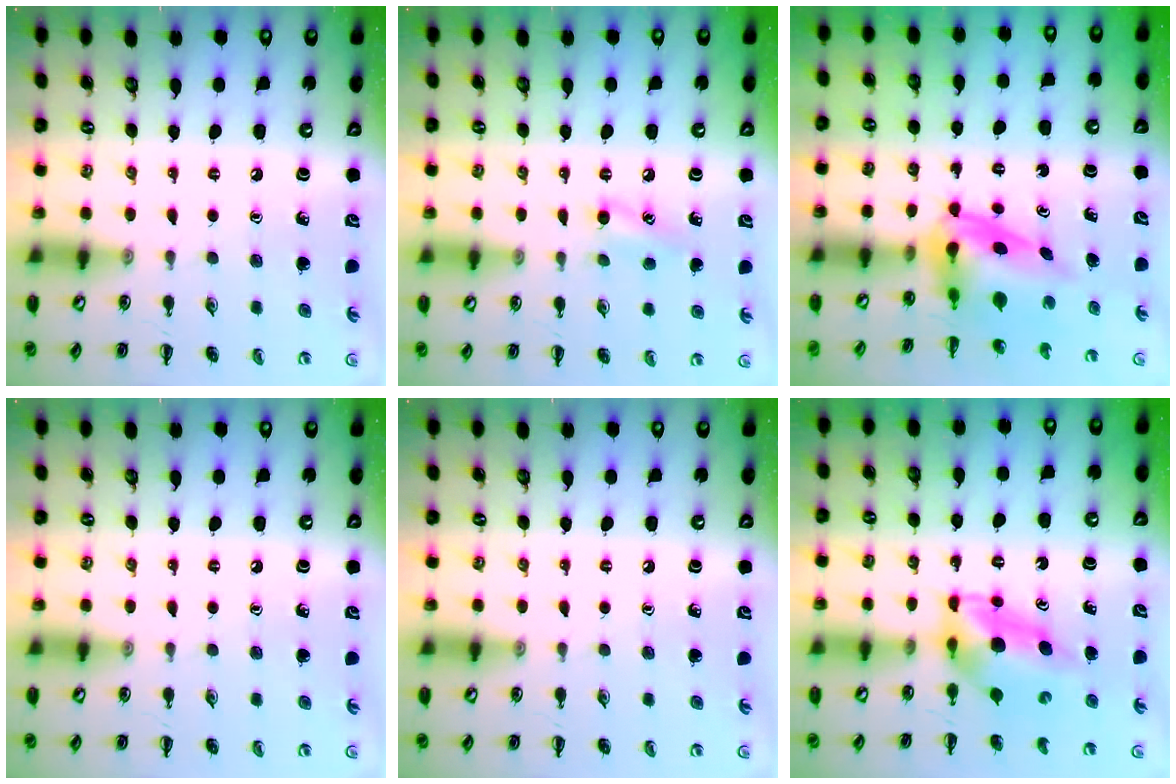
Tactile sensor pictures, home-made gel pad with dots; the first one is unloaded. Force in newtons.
{"total": 4.3, "press": 4.1, "slide": 1.3}
{"total": 4.0, "press": 3.9, "slide": 0.7}
{"total": 0.0}
{"total": 0.0}
{"total": 5.0, "press": 4.9, "slide": 0.7}